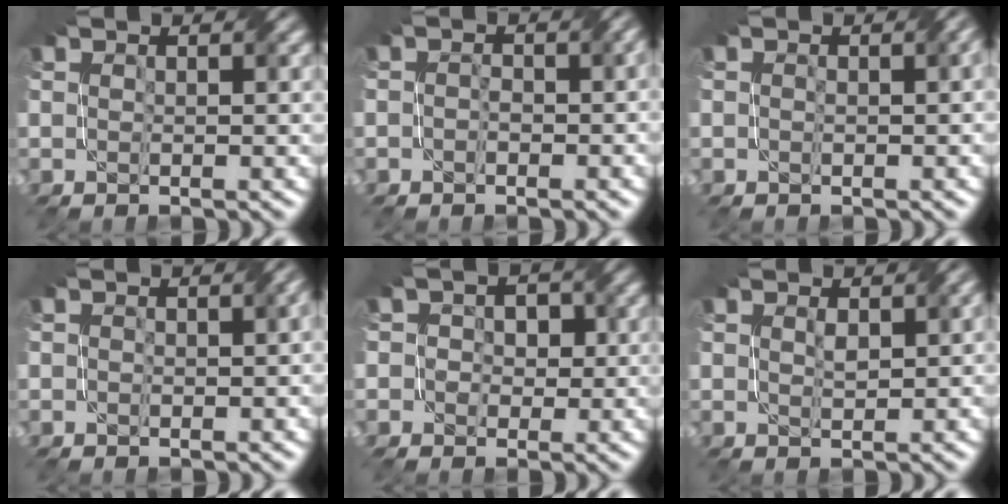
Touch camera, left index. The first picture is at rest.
{"total": 2.6, "force": [-1.0, 1.5, 1.9], "torque": [-0.014, 0.001, -0.013]}
{"total": 1.5, "force": [-0.3, 0.5, 1.4], "torque": [-0.019, -0.003, -0.001]}
{"total": 2.2, "force": [-0.7, 1.1, 1.8], "torque": [-0.022, -0.003, -0.009]}
{"total": 3.7, "force": [-0.1, 3.4, 1.5], "torque": [-0.002, 0.013, -0.030]}
{"total": 0.8, "force": [0.3, 0.2, 0.8], "torque": [-0.017, 0.001, 0.008]}